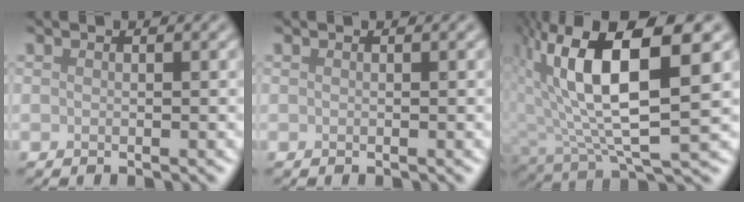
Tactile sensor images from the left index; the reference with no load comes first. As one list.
[{"total": 0.0}, {"total": 13.4, "force": [3.4, 4.7, 12.0], "torque": [-0.237, 0.009, 0.068]}]